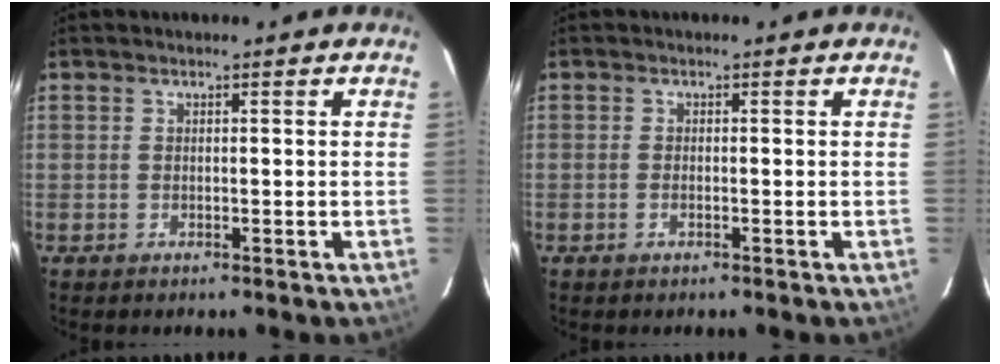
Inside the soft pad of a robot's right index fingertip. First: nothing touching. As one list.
[{"total": 0.8, "force": [-0.4, 0.3, 0.6], "torque": [-0.014, 0.000, -0.007]}]